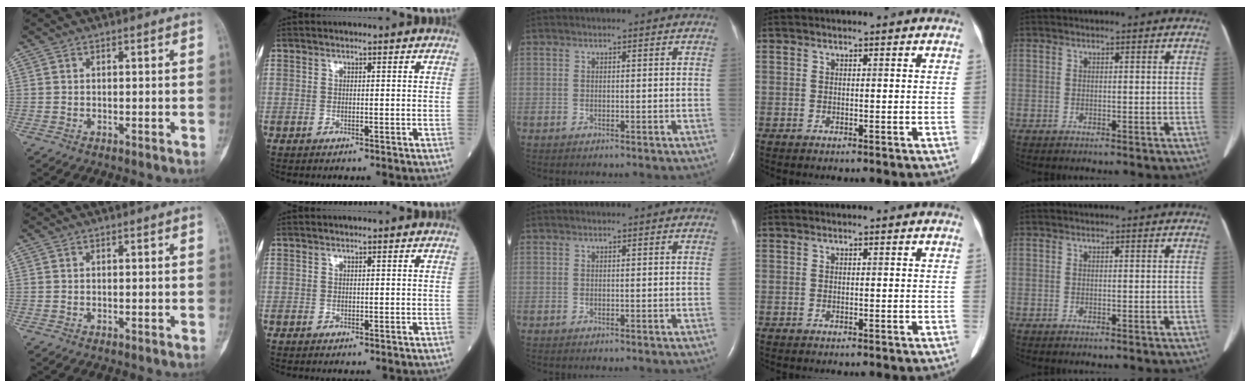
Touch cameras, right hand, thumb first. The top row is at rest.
{}